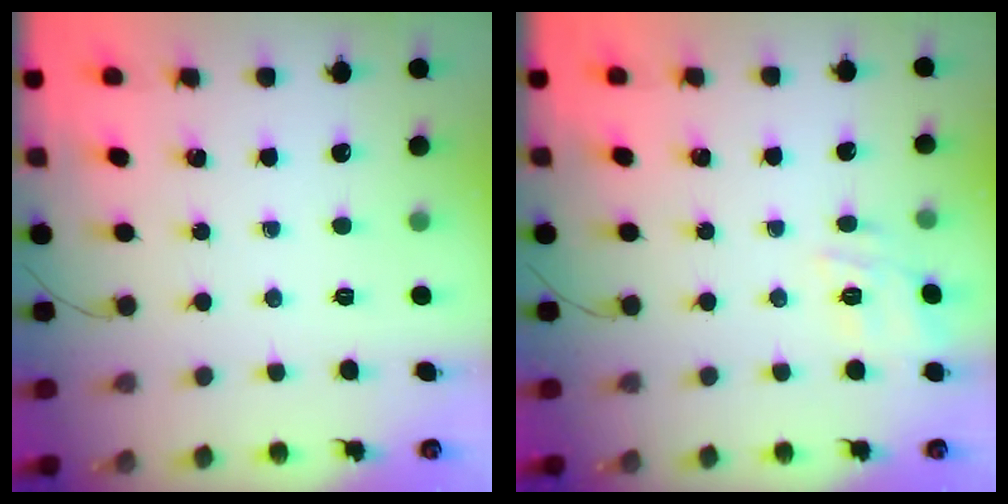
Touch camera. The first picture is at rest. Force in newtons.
{"total": 12.3, "press": 12.2, "slide": 1.1}